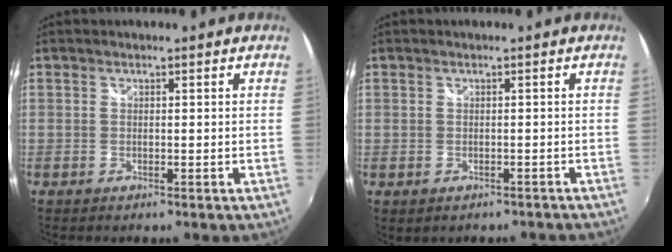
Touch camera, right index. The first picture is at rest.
{"total": 2.8, "force": [-1.7, 1.9, 1.0], "torque": [-0.023, -0.011, -0.018]}